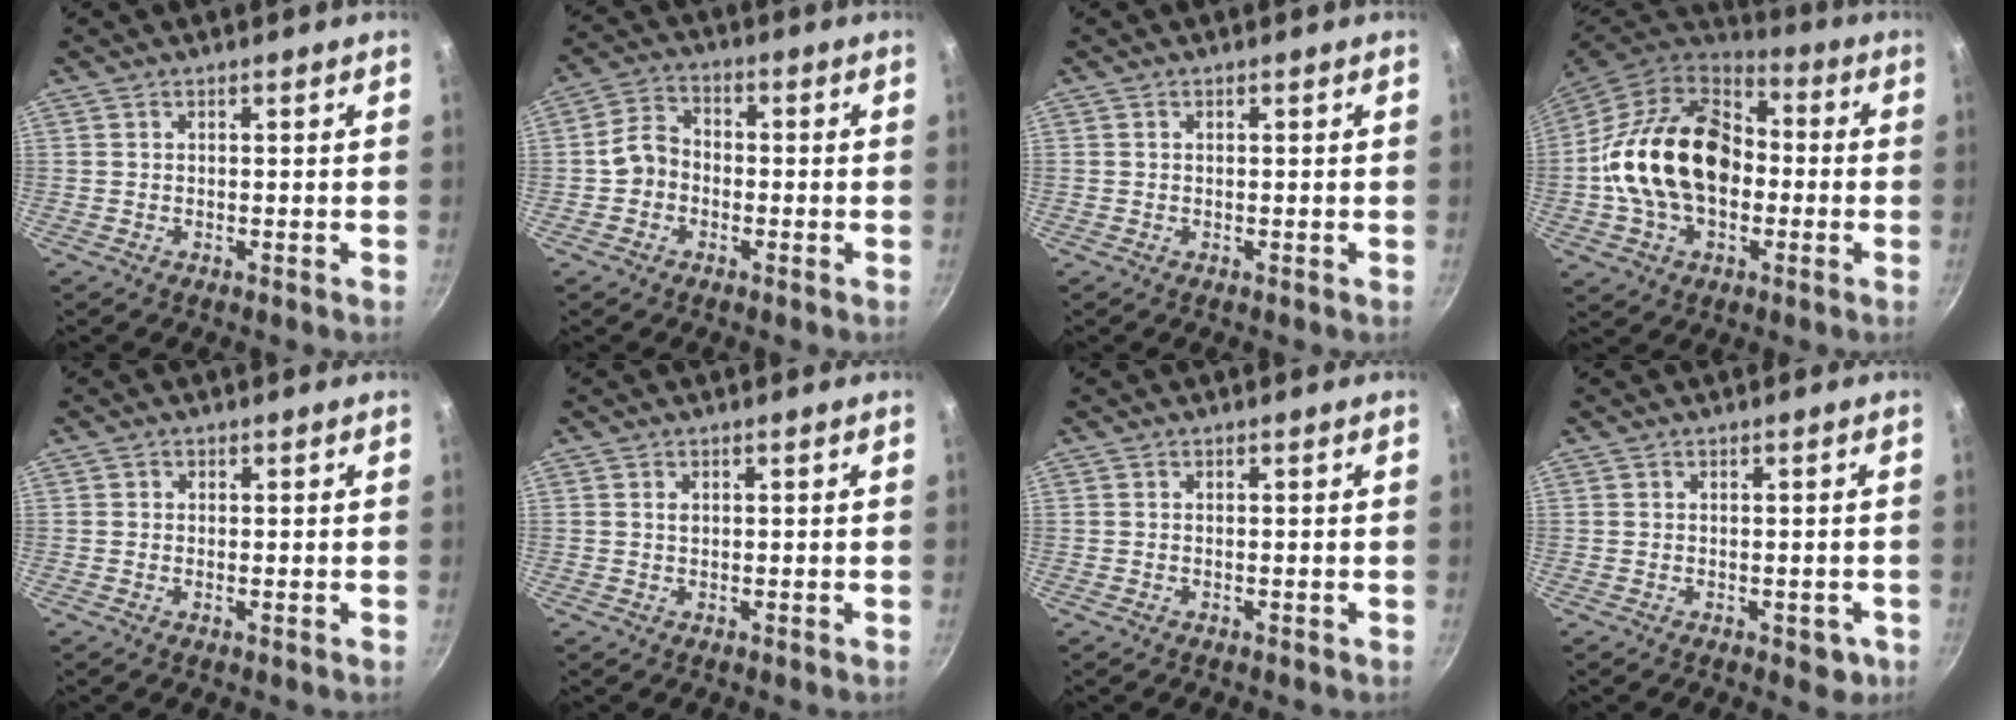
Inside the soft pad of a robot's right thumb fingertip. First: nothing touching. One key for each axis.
{"total": 5.8, "fx": -1.3, "fy": 4.8, "fz": 3.0, "tx": -0.031, "ty": 0.023, "tz": -0.039}
{"total": 0.0}
{"total": 22.8, "fx": -1.3, "fy": 15.9, "fz": 16.3, "tx": -0.269, "ty": 0.044, "tz": -0.032}
{"total": 0.8, "fx": 0.0, "fy": 0.7, "fz": 0.4, "tx": -0.008, "ty": 0.001, "tz": -0.003}
{"total": 0.9, "fx": 0.3, "fy": 0.7, "fz": 0.6, "tx": -0.008, "ty": 0.001, "tz": 0.005}
{"total": 0.0}
{"total": 3.2, "fx": -1.2, "fy": 1.8, "fz": 2.2, "tx": -0.012, "ty": 0.006, "tz": -0.009}